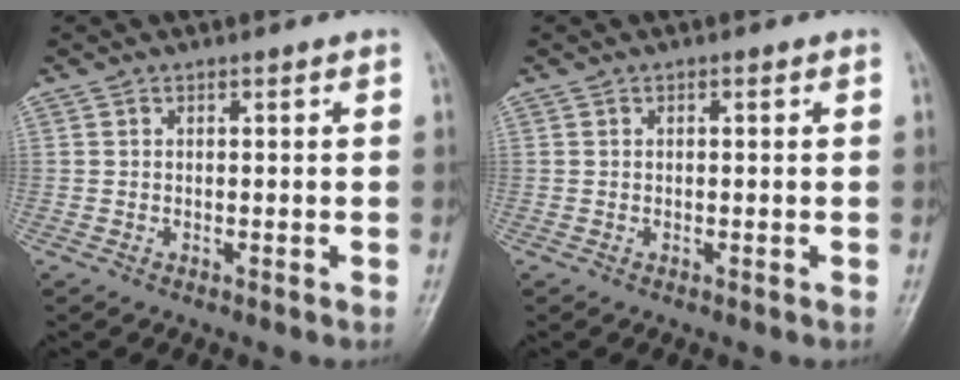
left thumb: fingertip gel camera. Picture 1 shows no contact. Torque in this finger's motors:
{"motor_torque": [-0.02, 0.02, -0.01, 0.01, 0.00]}